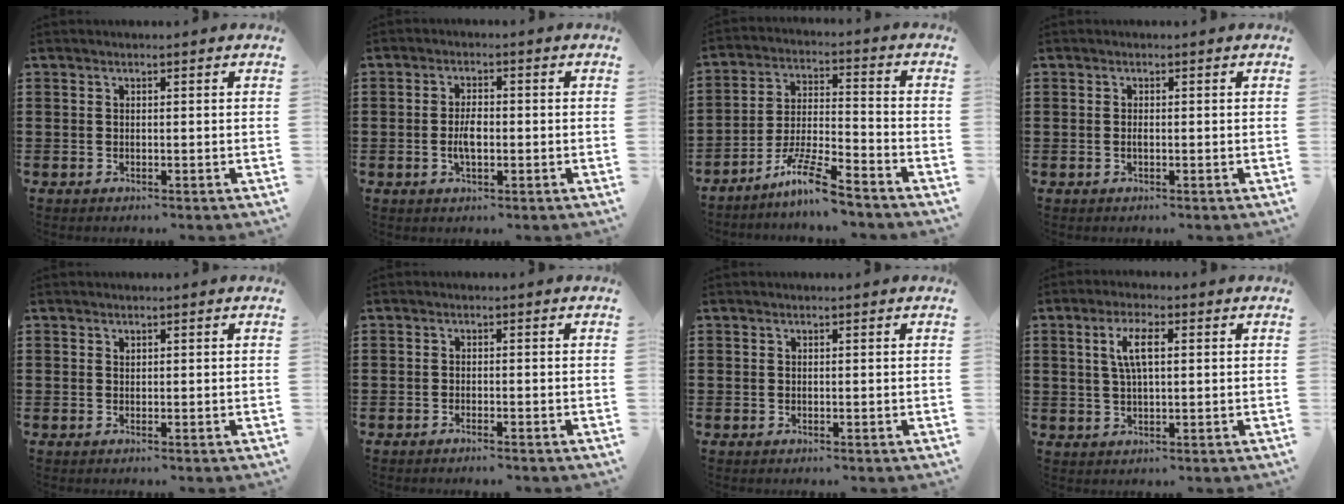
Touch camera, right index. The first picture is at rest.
{"total": 3.6, "force": [-0.6, 1.6, 3.2], "torque": [-0.074, 0.000, -0.016]}
{"total": 8.8, "force": [-7.2, 0.7, 5.0], "torque": [-0.104, 0.003, -0.140]}
{"total": 0.7, "force": [-0.1, 0.2, 0.6], "torque": [-0.015, -0.003, -0.002]}
{"total": 0.0}
{"total": 1.0, "force": [-0.9, -0.1, 0.3], "torque": [-0.008, 0.000, -0.018]}
{"total": 0.0}
{"total": 5.0, "force": [0.9, 1.6, 4.7], "torque": [-0.096, 0.010, 0.012]}